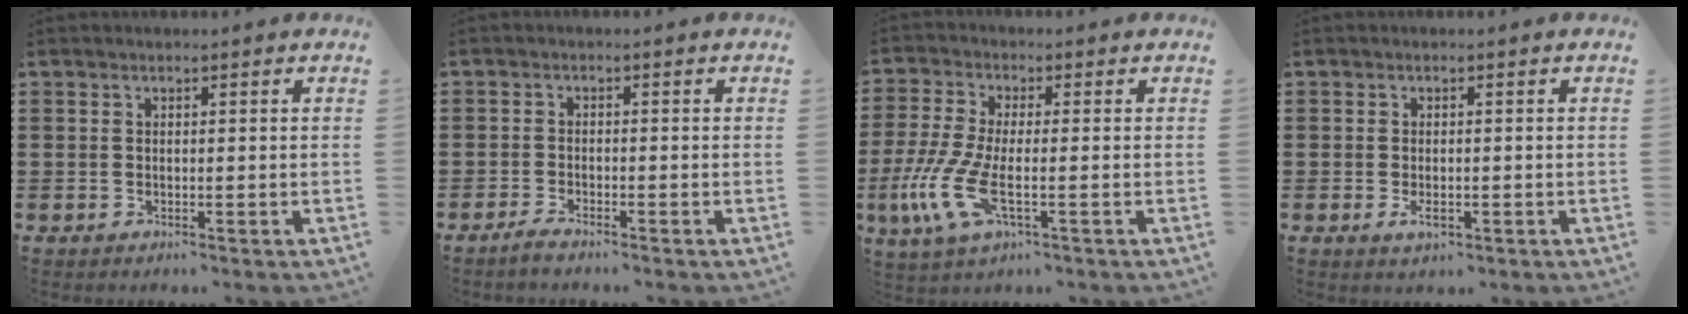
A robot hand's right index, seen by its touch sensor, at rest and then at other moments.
{"total": 1.6, "force": [-1.5, -0.1, 0.5], "torque": [-0.013, -0.002, -0.028]}
{"total": 8.2, "force": [-2.8, 2.6, 7.3], "torque": [-0.186, -0.023, -0.058]}
{"total": 1.8, "force": [-0.6, 0.6, 1.6], "torque": [-0.031, -0.004, -0.009]}